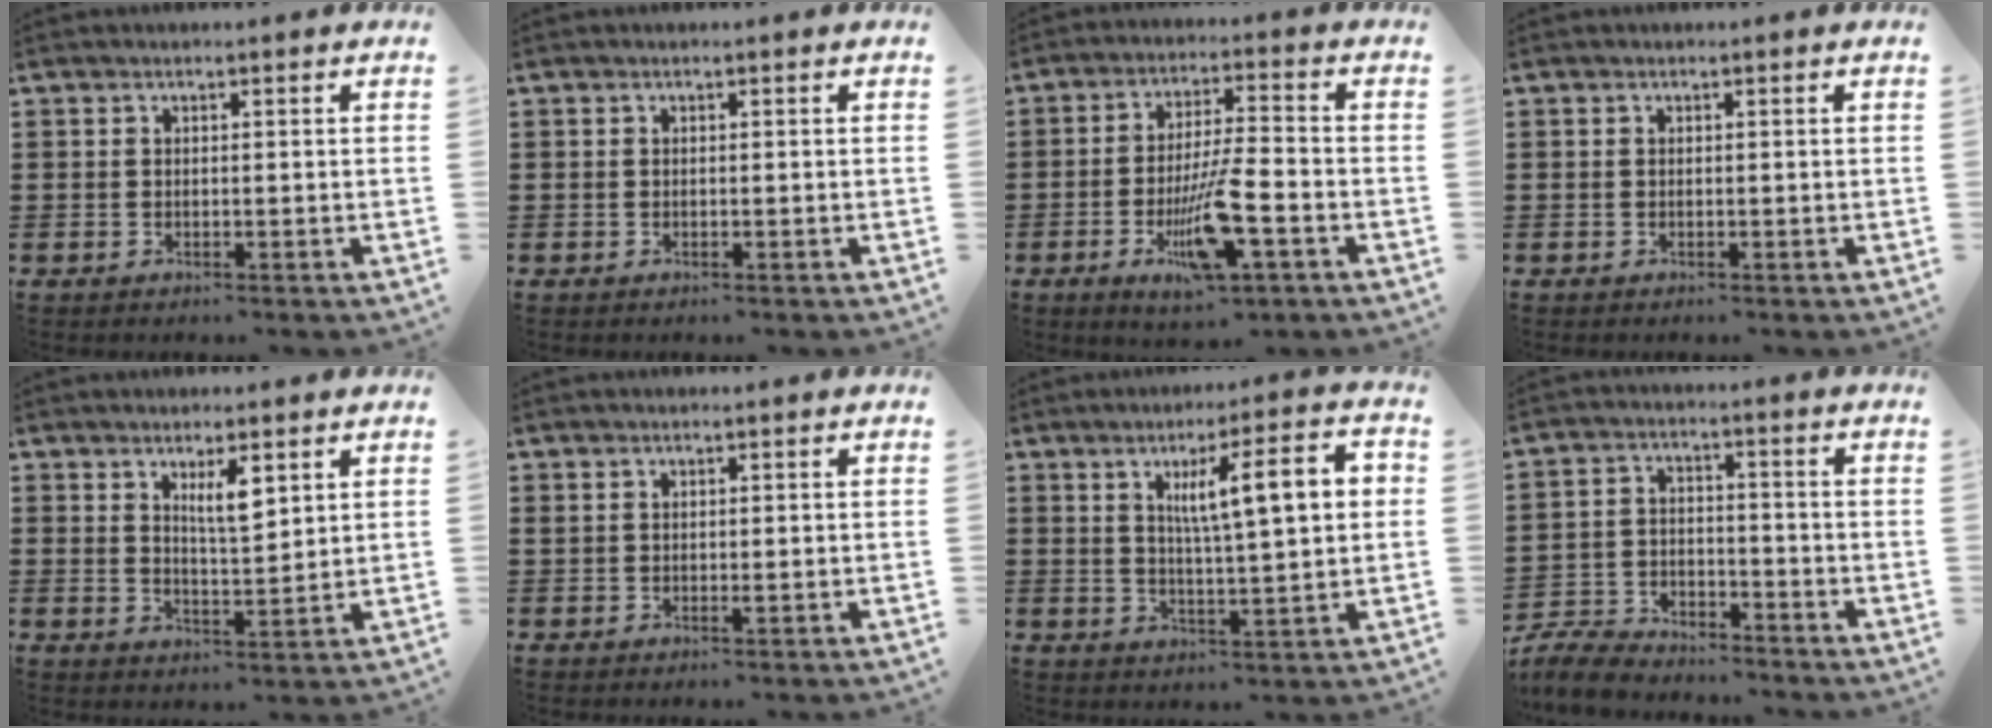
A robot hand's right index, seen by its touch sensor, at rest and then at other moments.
{"total": 0.0}
{"total": 9.8, "force": [-4.1, 2.1, 8.7], "torque": [-0.170, -0.007, -0.075]}
{"total": 0.0}
{"total": 4.4, "force": [2.5, 1.2, 3.4], "torque": [-0.064, 0.002, 0.040]}
{"total": 0.9, "force": [0.4, 0.3, 0.8], "torque": [-0.016, 0.003, 0.006]}
{"total": 9.9, "force": [2.8, 2.1, 9.3], "torque": [-0.157, -0.001, 0.038]}
{"total": 6.1, "force": [-6.0, 1.1, 1.0], "torque": [-0.033, 0.007, -0.122]}